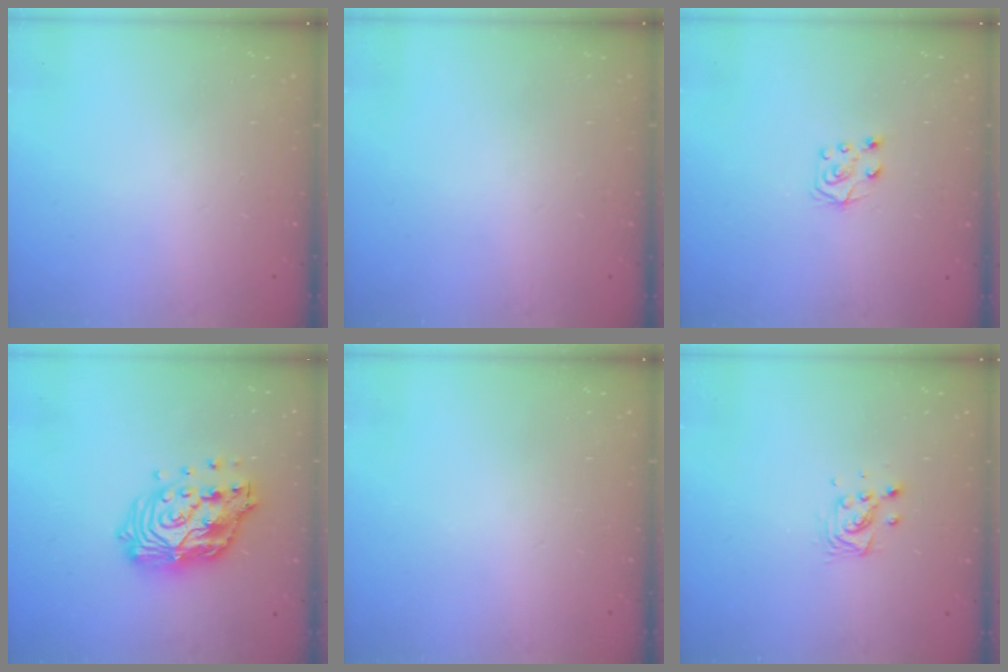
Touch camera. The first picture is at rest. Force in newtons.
{"total": 0.0}
{"total": 6.1, "press": 6.1, "slide": 0.5}
{"total": 17.1, "press": 17.0, "slide": 1.5}
{"total": 0.0}
{"total": 5.2, "press": 5.2, "slide": 0.1}